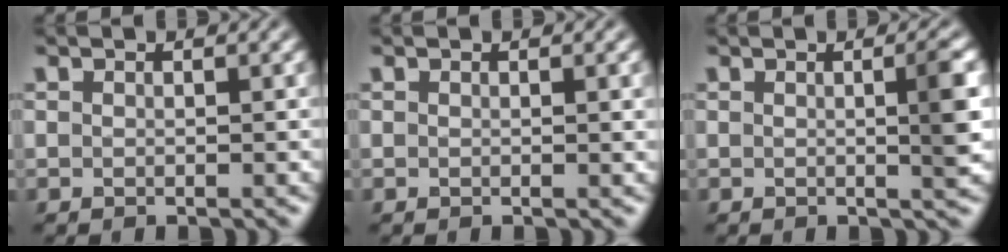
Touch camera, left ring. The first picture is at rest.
{"total": 1.0, "force": [0.2, 0.3, 1.0], "torque": [-0.009, 0.002, 0.001]}
{"total": 3.0, "force": [0.1, 0.6, 2.9], "torque": [-0.035, 0.000, -0.003]}